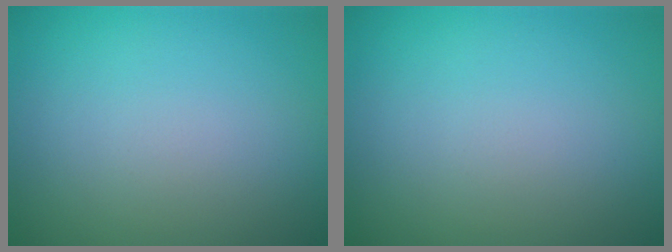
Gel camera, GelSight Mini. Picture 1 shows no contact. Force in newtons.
{"total": 0.0}